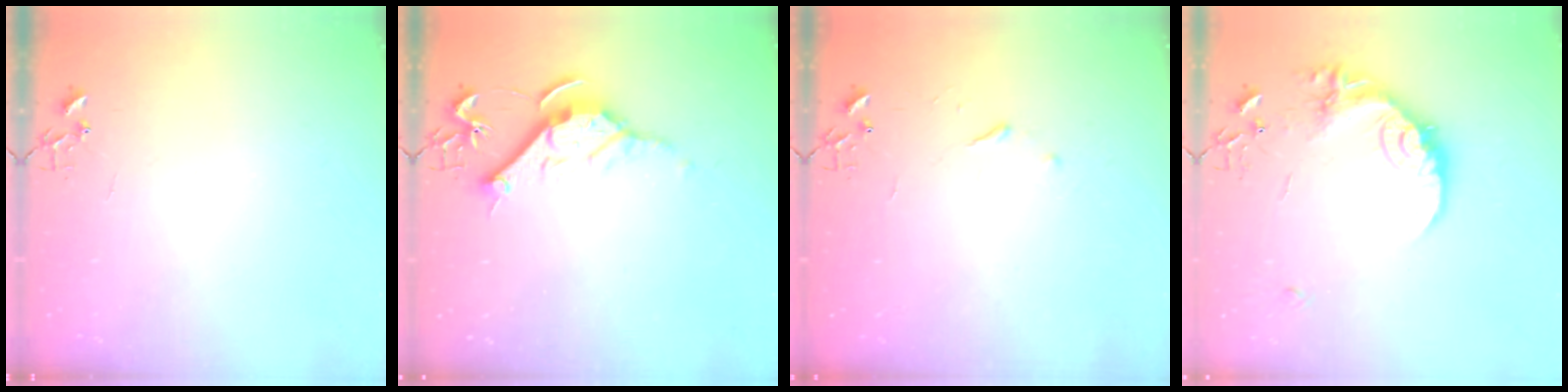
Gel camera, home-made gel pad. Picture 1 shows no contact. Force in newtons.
{"total": 11.4, "press": 11.4, "slide": 0.8}
{"total": 3.4, "press": 3.3, "slide": 0.6}
{"total": 18.0, "press": 17.9, "slide": 1.1}